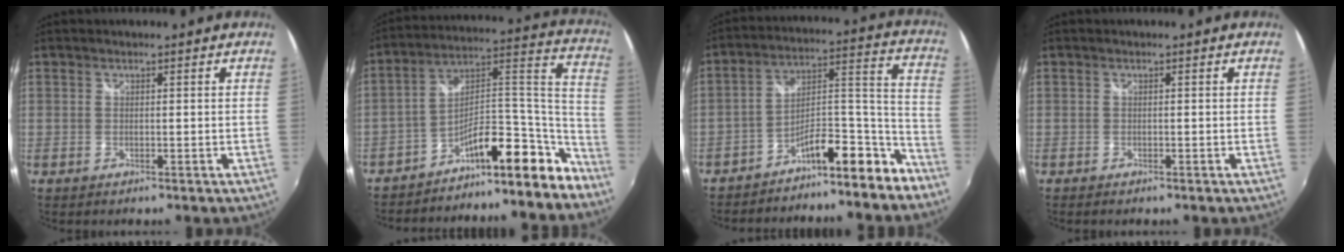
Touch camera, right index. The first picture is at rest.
{"total": 16.0, "force": [-14.2, 3.8, 6.2], "torque": [-0.059, 0.069, -0.227]}
{"total": 12.5, "force": [-10.7, 2.4, 5.9], "torque": [-0.073, 0.064, -0.165]}
{"total": 0.8, "force": [-0.7, 0.3, 0.3], "torque": [-0.010, -0.004, -0.014]}